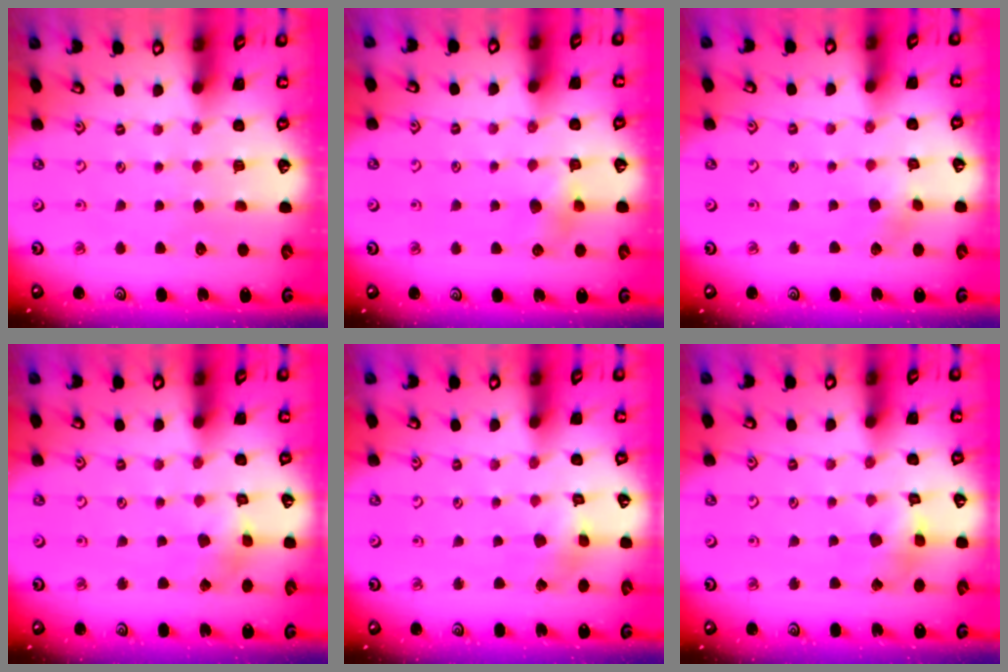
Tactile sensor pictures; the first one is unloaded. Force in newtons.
{"total": 4.7, "press": 4.6, "slide": 0.5}
{"total": 3.8, "press": 3.8, "slide": 0.4}
{"total": 2.5, "press": 2.5, "slide": 0.3}
{"total": 2.6, "press": 2.5, "slide": 0.3}
{"total": 4.8, "press": 4.8, "slide": 0.4}